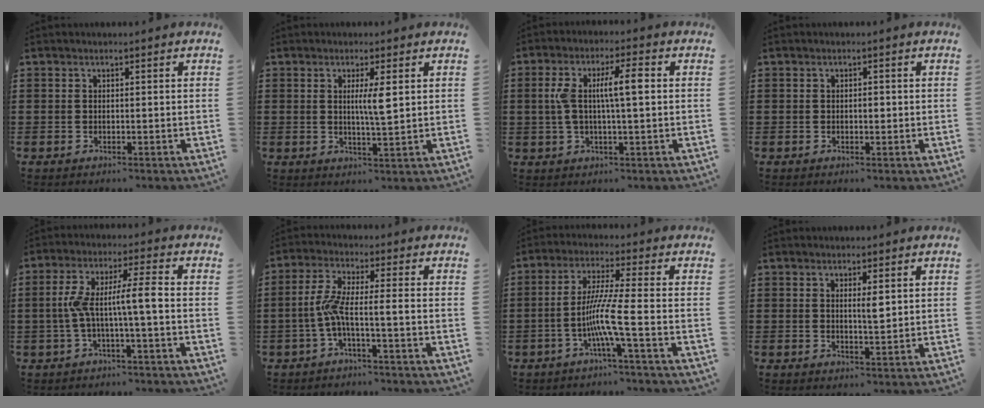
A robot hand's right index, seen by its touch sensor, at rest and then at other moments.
{"total": 4.2, "force": [0.9, 0.4, 4.0], "torque": [-0.080, -0.001, 0.012]}
{"total": 7.2, "force": [0.9, 1.7, 6.9], "torque": [-0.137, 0.002, 0.011]}
{"total": 1.0, "force": [-0.1, 0.4, 0.9], "torque": [-0.018, 0.001, -0.002]}
{"total": 7.5, "force": [-0.8, 0.8, 7.4], "torque": [-0.141, 0.004, -0.022]}
{"total": 5.7, "force": [-1.9, 0.3, 5.3], "torque": [-0.117, -0.006, -0.044]}
{"total": 7.8, "force": [-2.5, -0.6, 7.4], "torque": [-0.155, -0.017, -0.055]}
{"total": 2.5, "force": [0.7, 0.4, 2.3], "torque": [-0.048, 0.002, 0.011]}